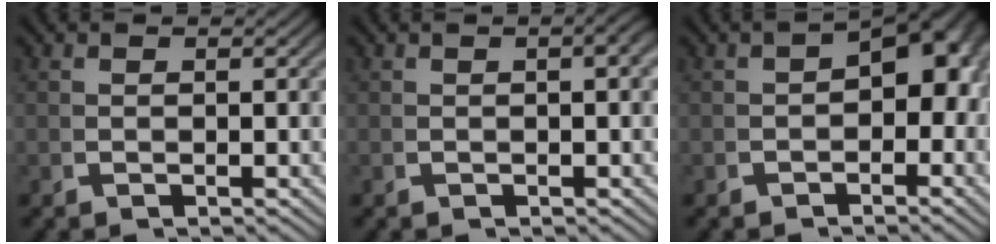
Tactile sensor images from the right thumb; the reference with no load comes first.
{"total": 1.6, "force": [0.1, 0.4, 1.6], "torque": [-0.012, 0.005, 0.004]}
{"total": 6.0, "force": [-0.3, 4.1, 4.3], "torque": [-0.035, -0.004, -0.008]}